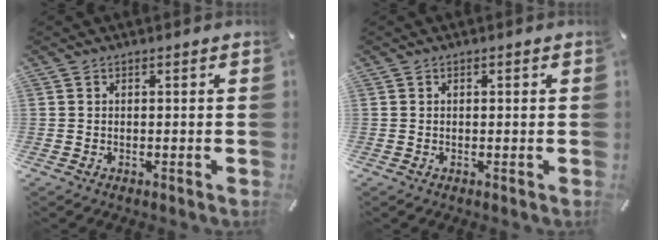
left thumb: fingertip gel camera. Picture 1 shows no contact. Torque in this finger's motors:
{"motor_torque": [0.11, 0.11, 0.07, -0.05, -0.01]}